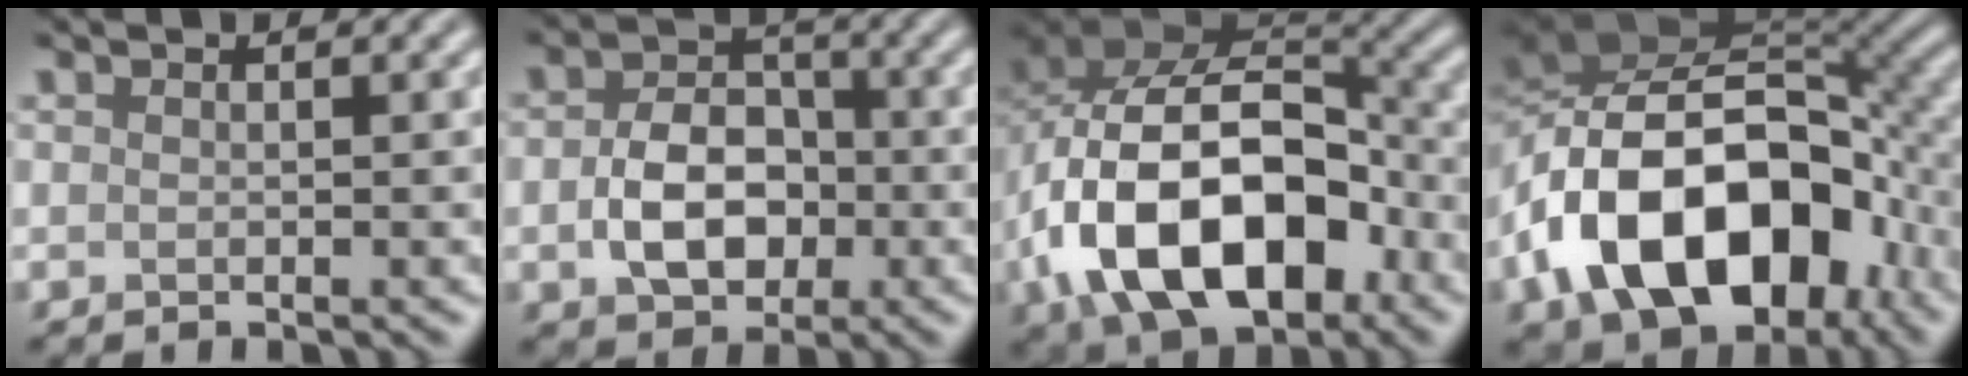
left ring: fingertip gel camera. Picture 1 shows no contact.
{"total": 5.8, "force": [-1.1, 4.1, 3.8], "torque": [-0.070, -0.002, -0.020]}
{"total": 15.4, "force": [-4.3, 9.8, 11.1], "torque": [-0.194, -0.008, -0.077]}
{"total": 16.0, "force": [-5.9, 9.9, 11.1], "torque": [-0.184, 0.001, -0.109]}